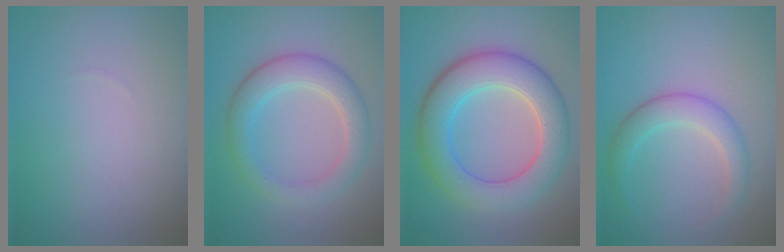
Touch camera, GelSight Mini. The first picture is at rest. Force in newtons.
{"total": 4.2, "press": 4.2, "slide": 0.4}
{"total": 7.5, "press": 7.5, "slide": 0.6}
{"total": 2.8, "press": 2.8, "slide": 0.2}